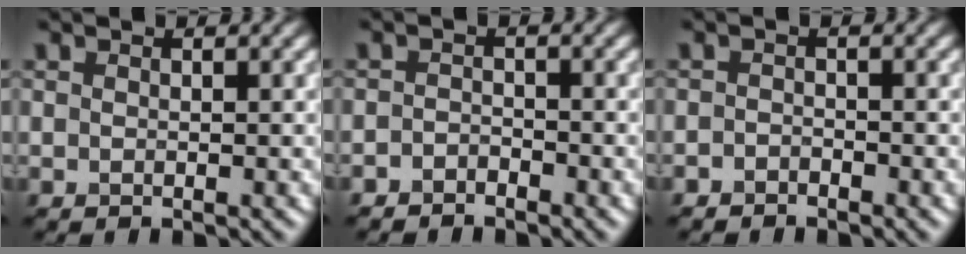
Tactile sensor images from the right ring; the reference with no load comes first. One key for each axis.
{"total": 1.4, "fx": -1.3, "fy": 0.6, "fz": 0.1, "tx": 0.001, "ty": 0.004, "tz": -0.026}
{"total": 1.1, "fx": -1.0, "fy": 0.5, "fz": 0.0, "tx": 0.003, "ty": 0.002, "tz": -0.019}